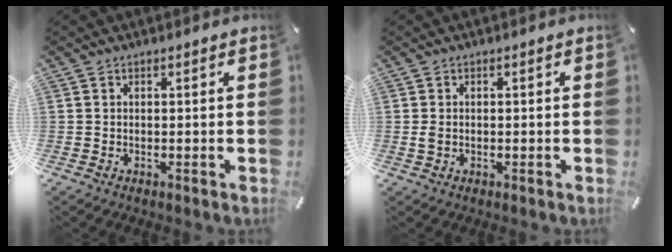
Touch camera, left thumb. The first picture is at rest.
{"total": 1.8, "force": [-0.3, 1.2, 1.2], "torque": [-0.023, 0.004, -0.006]}